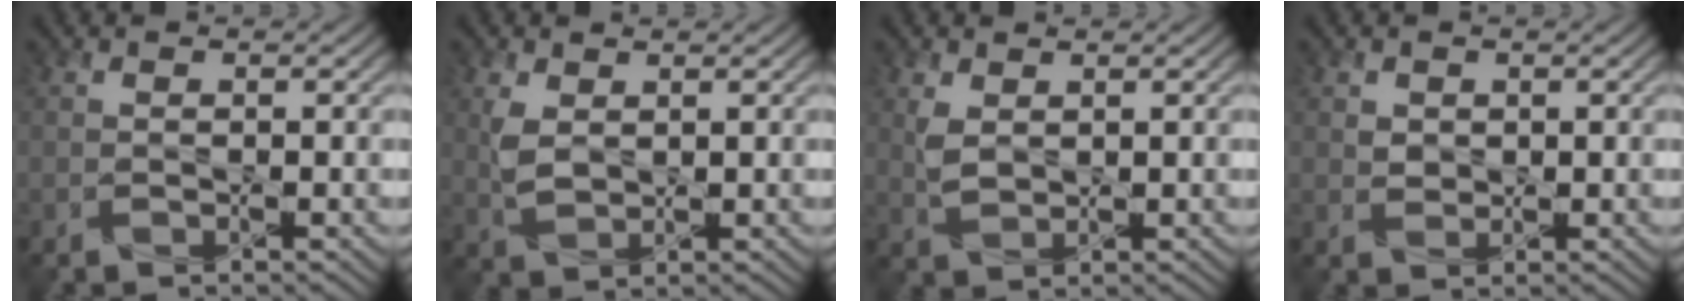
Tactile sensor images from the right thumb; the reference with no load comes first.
{"total": 3.2, "force": [1.0, 2.0, 2.2], "torque": [-0.061, -0.002, 0.024]}
{"total": 2.6, "force": [1.0, 1.6, 1.8], "torque": [-0.049, -0.003, 0.025]}
{"total": 1.5, "force": [0.7, 1.3, 0.5], "torque": [-0.017, -0.002, 0.015]}